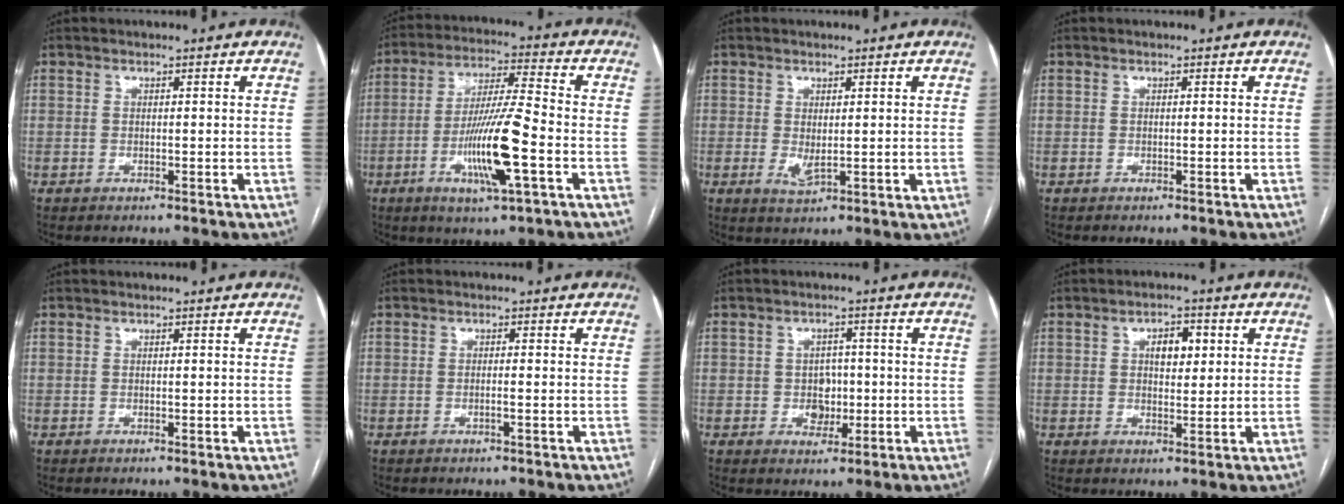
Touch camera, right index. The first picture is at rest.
{"total": 13.3, "force": [-4.2, 0.6, 12.6], "torque": [-0.244, -0.010, -0.076]}
{"total": 1.3, "force": [-0.2, 0.5, 1.1], "torque": [-0.021, -0.003, -0.002]}
{"total": 0.0}
{"total": 0.0}
{"total": 0.9, "force": [-0.3, -0.1, 0.9], "torque": [-0.019, 0.000, -0.005]}
{"total": 3.8, "force": [-0.5, 3.0, 2.2], "torque": [-0.030, 0.009, -0.002]}
{"total": 4.4, "force": [1.3, 2.2, 3.6], "torque": [-0.056, 0.010, 0.021]}